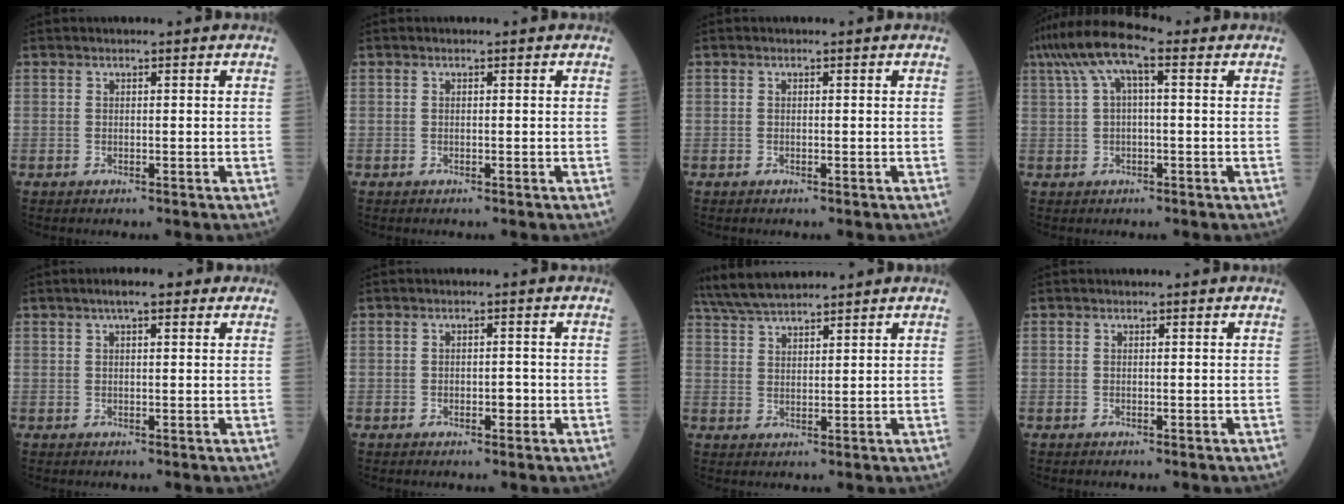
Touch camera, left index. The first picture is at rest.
{"total": 0.0}
{"total": 0.0}
{"total": 9.0, "force": [3.9, 2.2, 7.8], "torque": [-0.158, 0.045, 0.066]}
{"total": 5.3, "force": [3.5, 1.2, 3.8], "torque": [-0.067, 0.019, 0.053]}
{"total": 1.9, "force": [-0.6, 0.9, 1.5], "torque": [-0.020, 0.003, -0.007]}
{"total": 8.3, "force": [7.5, 1.0, 3.4], "torque": [-0.070, 0.028, 0.141]}
{"total": 0.0}